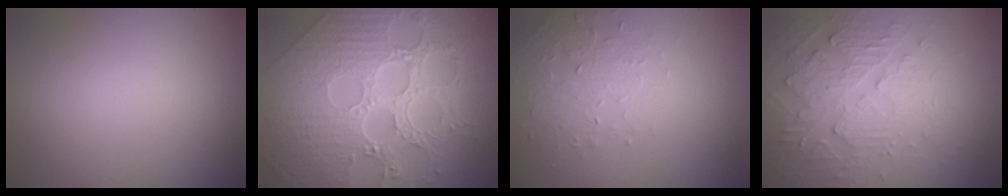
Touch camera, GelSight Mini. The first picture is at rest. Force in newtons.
{"total": 9.8, "press": 7.2, "slide": 6.6}
{"total": 1.6, "press": 1.1, "slide": 1.2}
{"total": 4.2, "press": 3.5, "slide": 2.3}